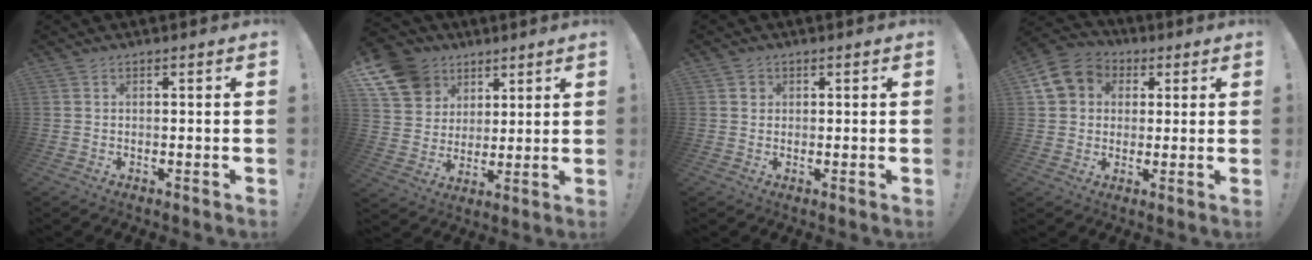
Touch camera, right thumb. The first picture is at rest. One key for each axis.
{"total": 14.3, "fx": 7.5, "fy": 11.3, "fz": 4.8, "tx": -0.080, "ty": -0.040, "tz": 0.158}
{"total": 1.7, "fx": 0.6, "fy": 1.6, "fz": 0.3, "tx": 0.000, "ty": 0.001, "tz": 0.009}
{"total": 10.8, "fx": 2.9, "fy": 9.5, "fz": 4.3, "tx": -0.063, "ty": -0.003, "tz": 0.060}